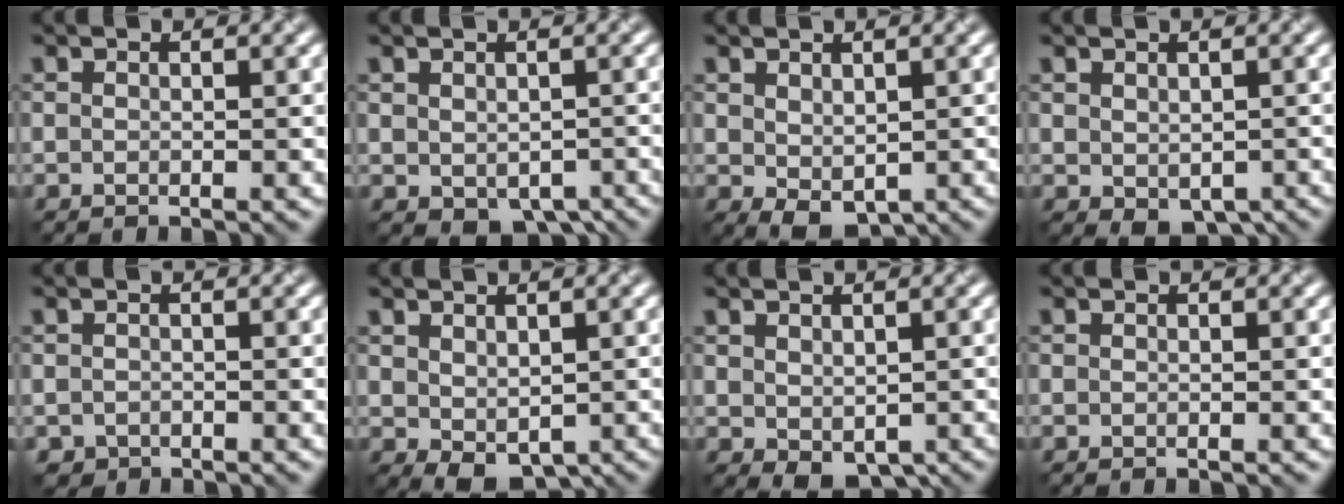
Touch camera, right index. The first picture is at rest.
{"total": 3.7, "force": [-1.4, 2.5, 2.4], "torque": [-0.028, -0.018, -0.006]}
{"total": 2.6, "force": [0.2, 1.7, 2.0], "torque": [-0.034, -0.009, 0.013]}
{"total": 2.9, "force": [-0.6, 1.9, 2.1], "torque": [-0.028, -0.016, 0.001]}
{"total": 1.0, "force": [-0.8, 0.6, 0.0], "torque": [0.006, -0.004, -0.014]}
{"total": 3.0, "force": [0.1, 2.0, 2.2], "torque": [-0.034, -0.013, 0.011]}
{"total": 2.7, "force": [-0.1, 1.8, 2.0], "torque": [-0.028, -0.014, 0.009]}
{"total": 0.0}